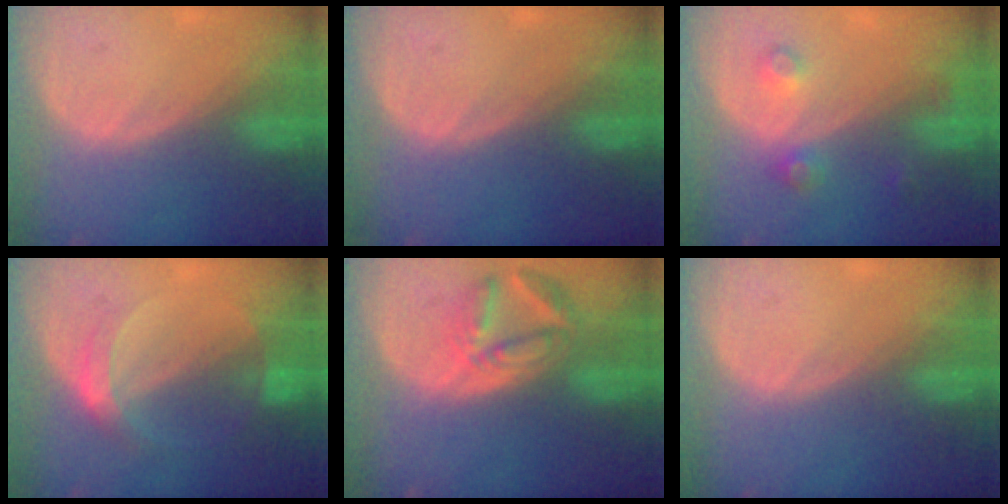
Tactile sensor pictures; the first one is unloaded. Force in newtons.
{"total": 0.0}
{"total": 3.5, "press": 3.2, "slide": 1.6}
{"total": 5.2, "press": 4.8, "slide": 2.0}
{"total": 7.7, "press": 6.8, "slide": 3.6}
{"total": 0.0}